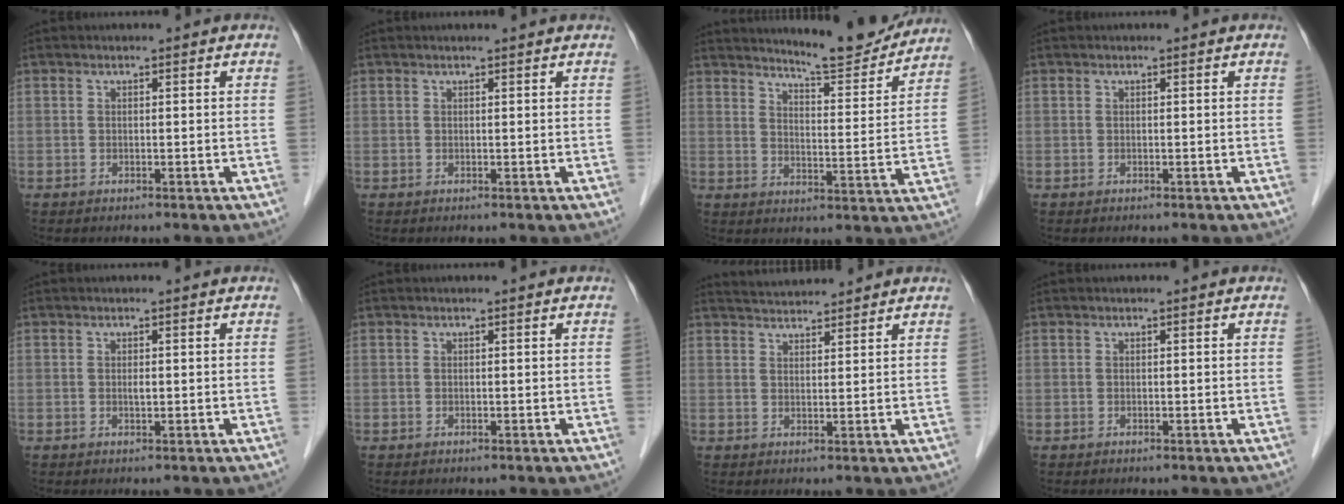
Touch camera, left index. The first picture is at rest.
{"total": 1.8, "force": [1.7, 0.0, 0.6], "torque": [-0.011, 0.012, 0.020]}
{"total": 11.6, "force": [11.2, 0.5, 3.1], "torque": [-0.045, -0.020, 0.151]}
{"total": 0.0}
{"total": 0.7, "force": [0.0, 0.2, 0.7], "torque": [-0.011, -0.001, 0.000]}
{"total": 0.0}
{"total": 4.9, "force": [4.9, 0.3, 0.7], "torque": [-0.019, 0.030, 0.079]}
{"total": 0.0}